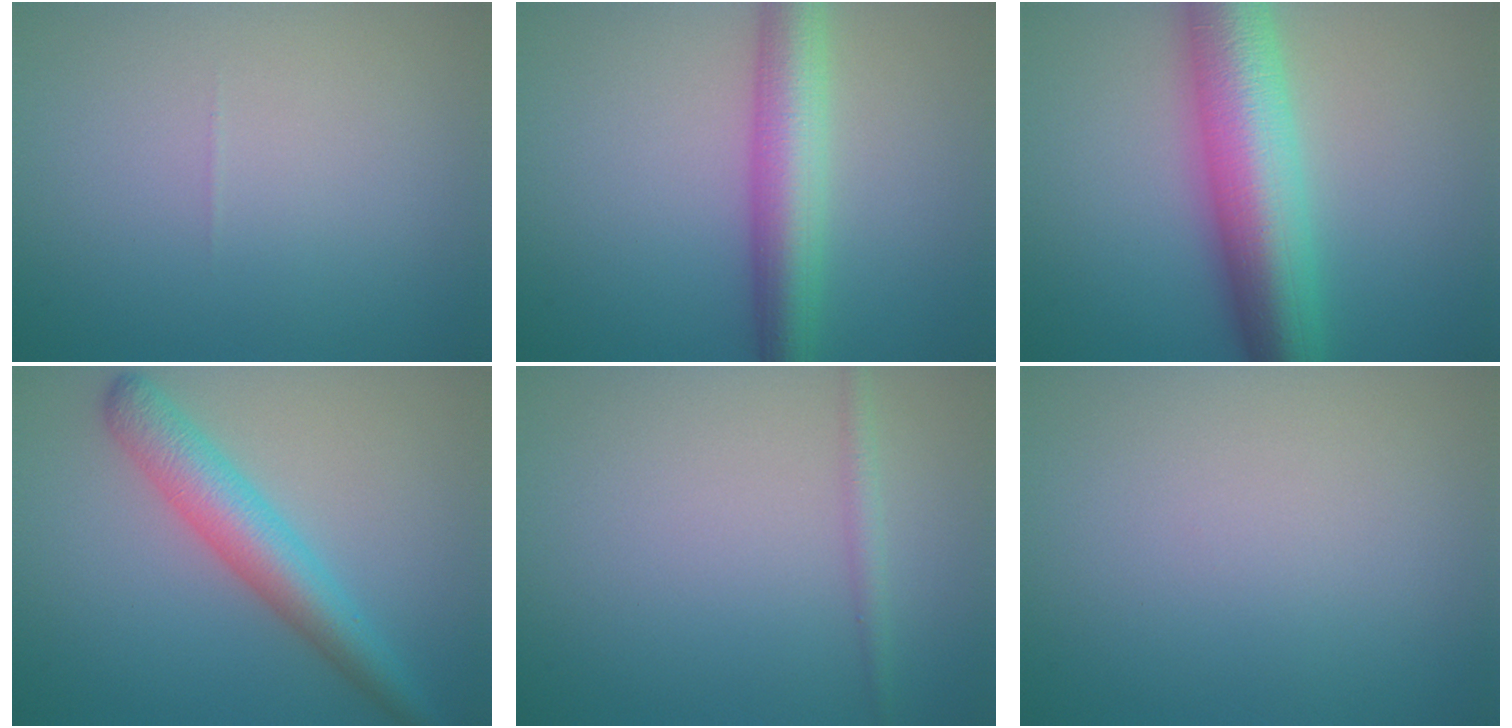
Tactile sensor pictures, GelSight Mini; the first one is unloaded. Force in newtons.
{"total": 6.0, "press": 6.0, "slide": 0.1}
{"total": 10.6, "press": 10.6, "slide": 0.1}
{"total": 5.1, "press": 5.1, "slide": 0.1}
{"total": 1.3, "press": 1.3, "slide": 0.0}
{"total": 0.0}